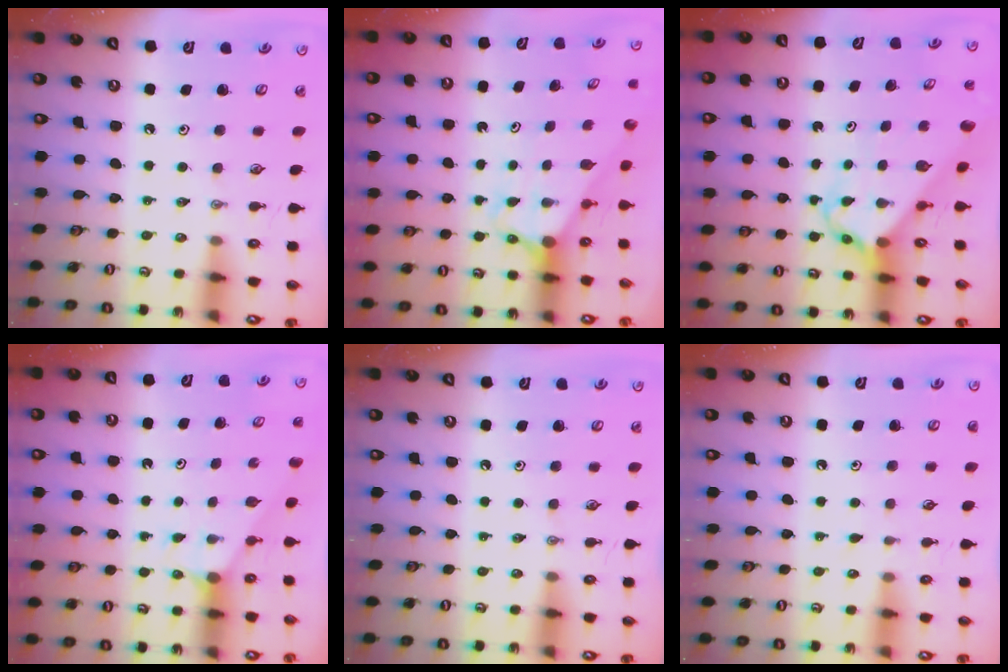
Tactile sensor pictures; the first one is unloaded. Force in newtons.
{"total": 2.8, "press": 2.8, "slide": 0.1}
{"total": 4.4, "press": 4.4, "slide": 0.3}
{"total": 1.7, "press": 1.7, "slide": 0.2}
{"total": 0.0}
{"total": 2.0, "press": 2.0, "slide": 0.2}